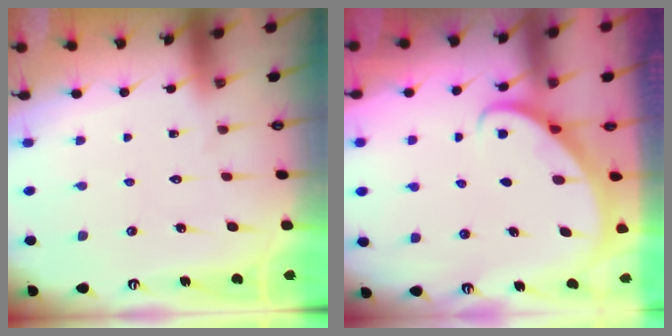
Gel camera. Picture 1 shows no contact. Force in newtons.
{"total": 2.7, "press": 2.7, "slide": 0.1}